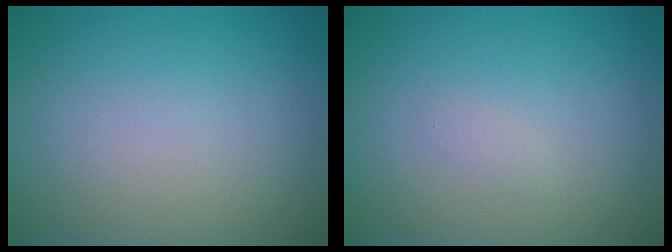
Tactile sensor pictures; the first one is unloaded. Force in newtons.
{"total": 0.6, "press": 0.6, "slide": 0.0}